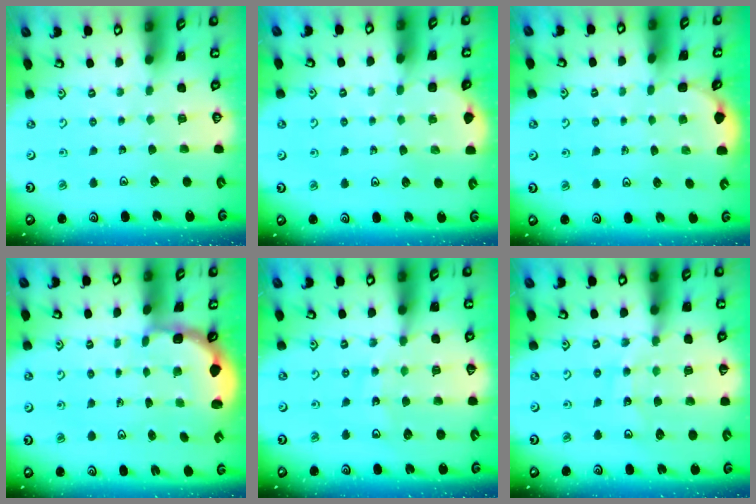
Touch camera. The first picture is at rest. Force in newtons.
{"total": 2.2, "press": 2.2, "slide": 0.3}
{"total": 0.9, "press": 0.9, "slide": 0.1}
{"total": 2.4, "press": 1.7, "slide": 1.6}
{"total": 12.7, "press": 12.3, "slide": 3.4}
{"total": 10.7, "press": 10.4, "slide": 2.5}